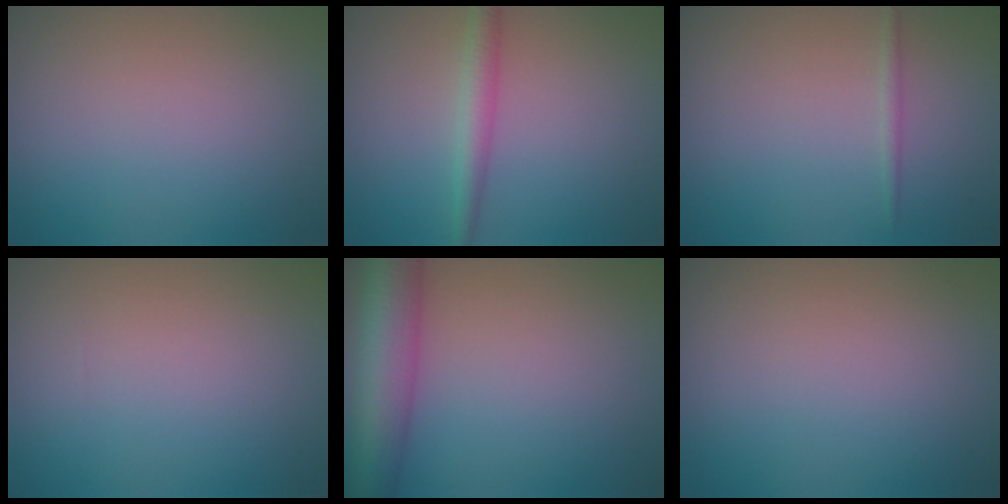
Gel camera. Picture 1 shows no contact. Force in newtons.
{"total": 2.3, "press": 2.3, "slide": 0.1}
{"total": 0.7, "press": 0.7, "slide": 0.0}
{"total": 0.0}
{"total": 8.4, "press": 8.4, "slide": 0.3}
{"total": 0.0}